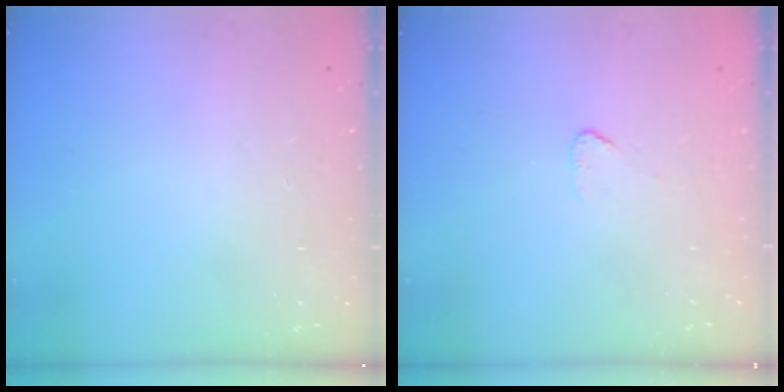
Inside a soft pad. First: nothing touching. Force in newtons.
{"total": 2.6, "press": 2.6, "slide": 0.2}